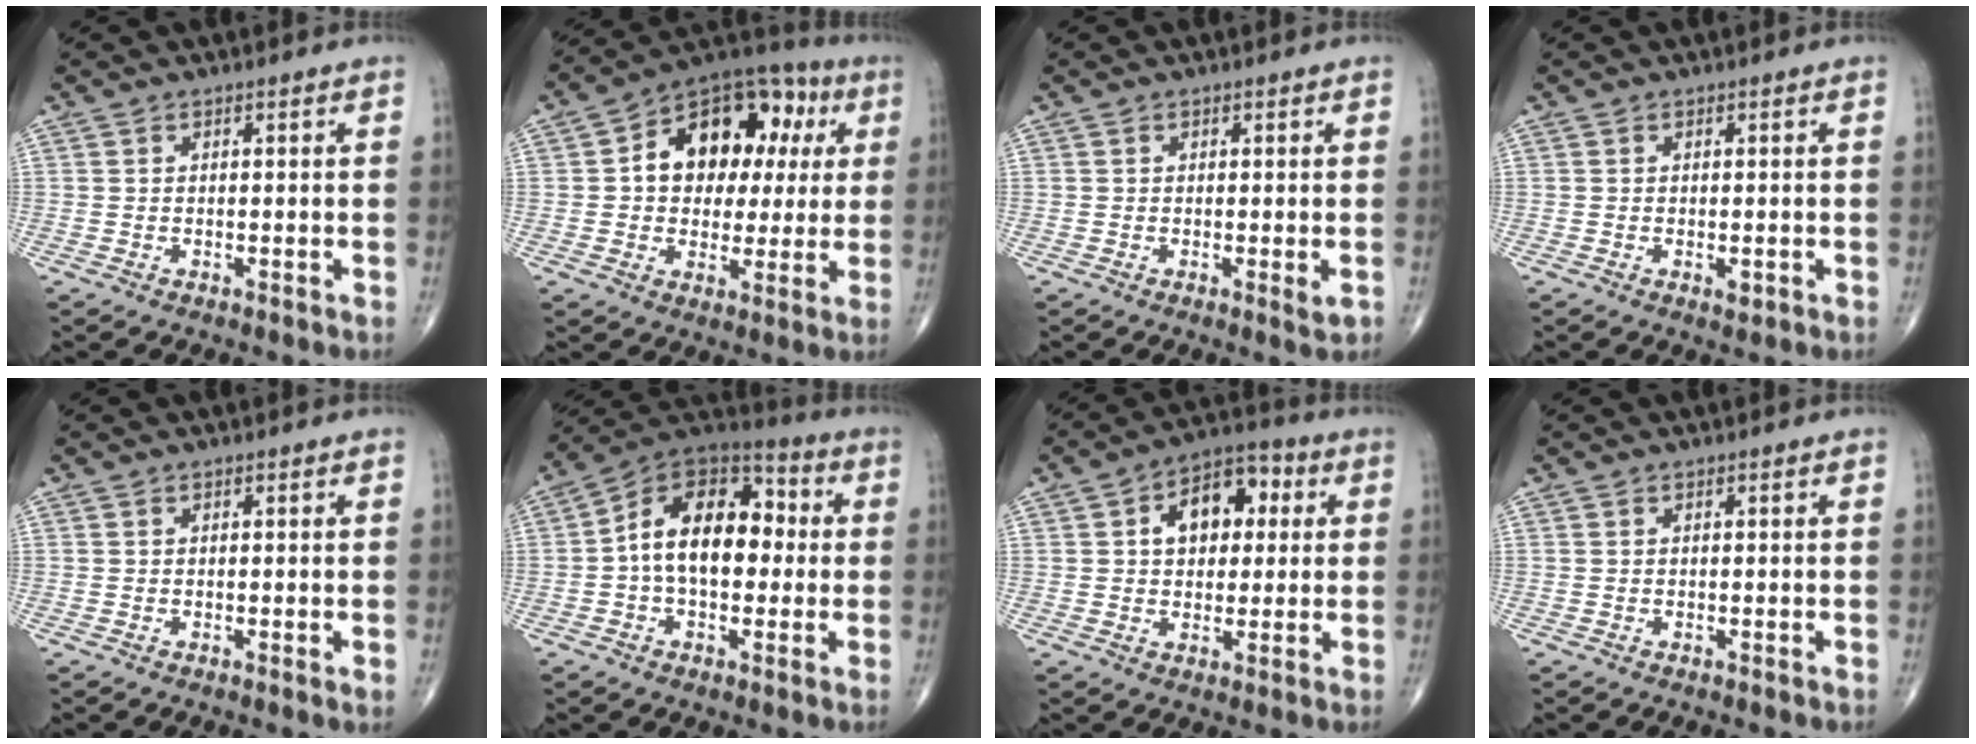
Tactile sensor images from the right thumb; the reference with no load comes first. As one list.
[{"total": 18.1, "force": [3.6, 12.7, 12.4], "torque": [-0.119, 0.028, 0.048]}, {"total": 1.7, "force": [-0.3, 0.3, 1.6], "torque": [-0.022, -0.006, -0.005]}, {"total": 1.3, "force": [-0.4, 0.6, 1.1], "torque": [-0.011, -0.002, -0.005]}, {"total": 0.7, "force": [0.1, 0.2, 0.6], "torque": [-0.008, -0.002, 0.000]}, {"total": 16.5, "force": [0.4, 10.4, 12.8], "torque": [-0.174, 0.041, -0.007]}, {"total": 11.5, "force": [2.6, 7.6, 8.3], "torque": [-0.086, 0.020, 0.032]}, {"total": 0.0}]